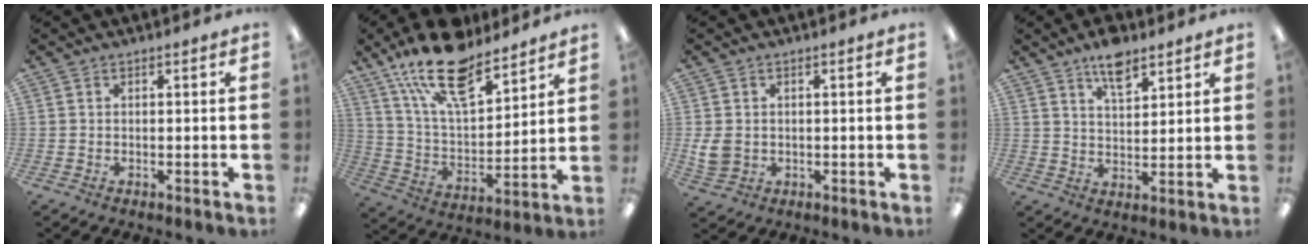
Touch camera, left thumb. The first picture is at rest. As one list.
[{"total": 20.0, "force": [14.7, 7.9, 11.0], "torque": [-0.204, -0.077, 0.257]}, {"total": 4.6, "force": [0.6, 3.7, 2.8], "torque": [-0.057, 0.000, 0.011]}, {"total": 7.8, "force": [5.7, 3.2, 4.3], "torque": [-0.066, -0.029, 0.099]}]